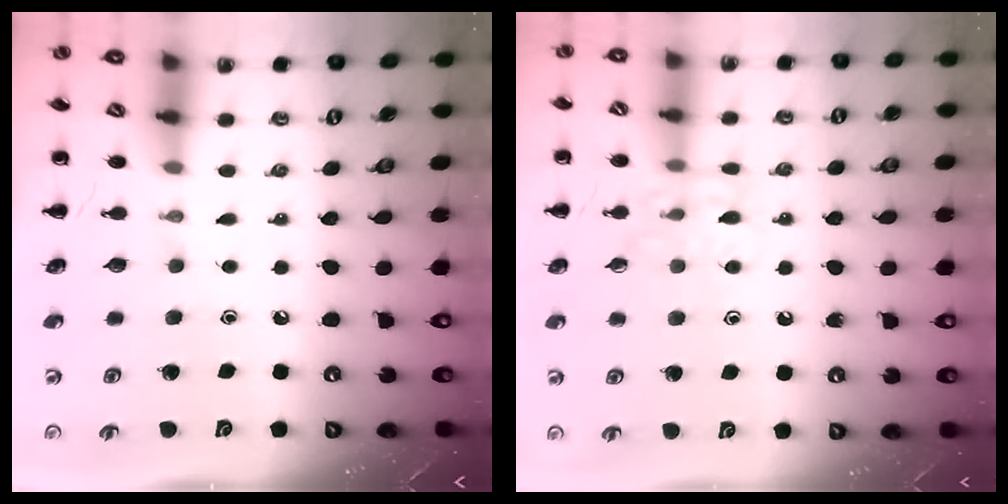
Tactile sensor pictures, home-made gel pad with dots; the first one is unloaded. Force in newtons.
{"total": 9.5, "press": 9.5, "slide": 0.8}